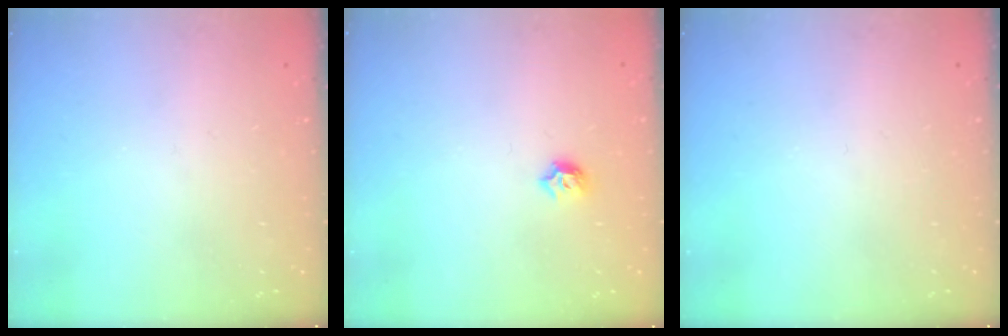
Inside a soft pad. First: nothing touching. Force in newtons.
{"total": 5.3, "press": 5.3, "slide": 0.9}
{"total": 0.0}